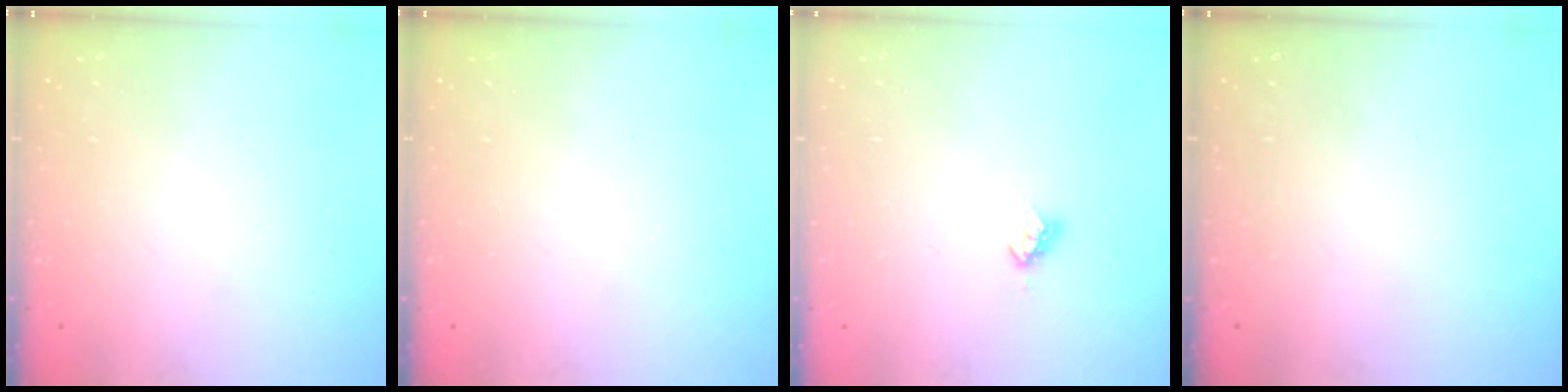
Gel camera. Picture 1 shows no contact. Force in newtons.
{"total": 0.0}
{"total": 4.6, "press": 4.6, "slide": 0.3}
{"total": 0.0}